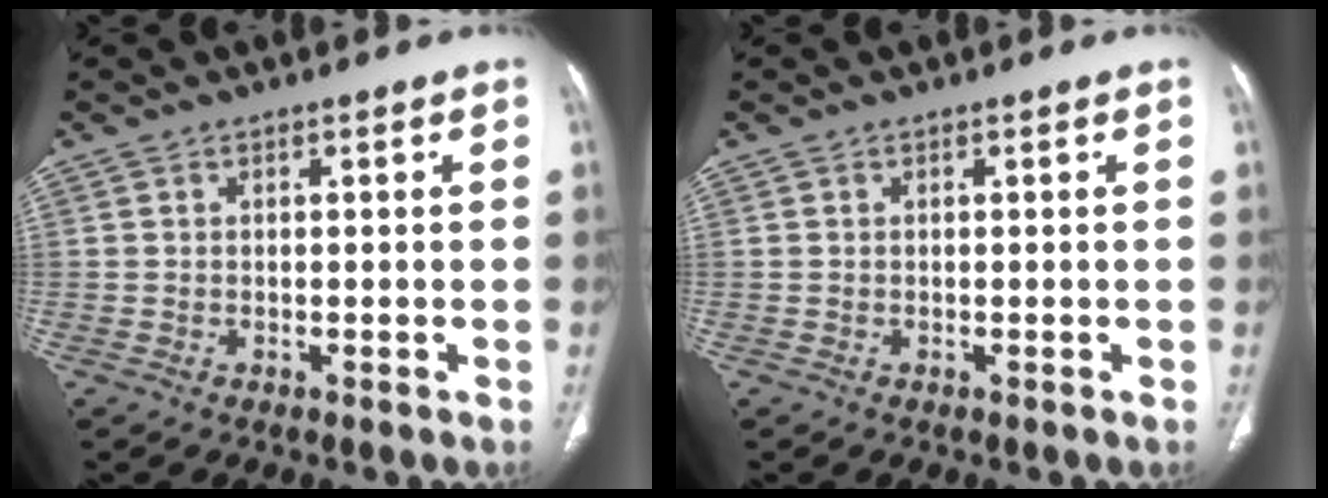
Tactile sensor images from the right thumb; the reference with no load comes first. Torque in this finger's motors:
{"motor_torque": [0.08, 0.08, -0.06, 0.06, 0.00]}